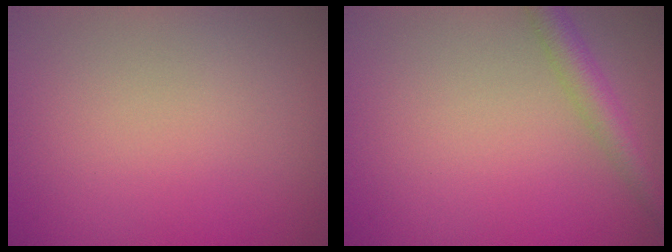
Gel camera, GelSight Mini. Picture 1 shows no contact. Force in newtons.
{"total": 2.8, "press": 2.8, "slide": 0.1}